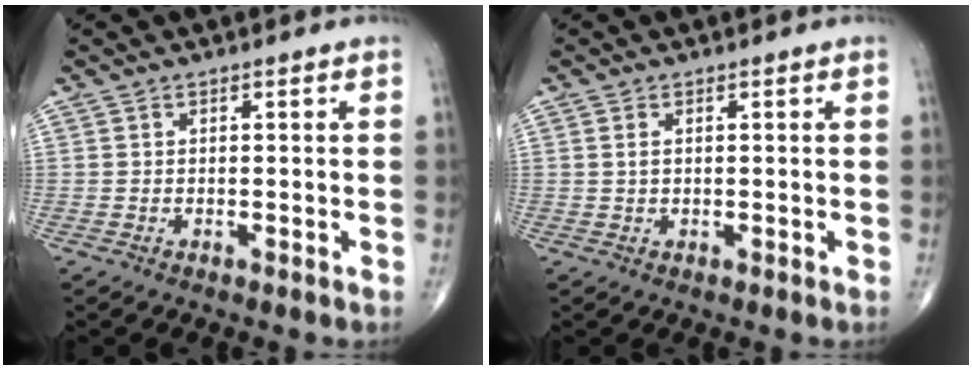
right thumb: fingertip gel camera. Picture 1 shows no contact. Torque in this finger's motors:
{"motor_torque": [-0.36, 0.15, -0.21, -0.02, -0.05]}